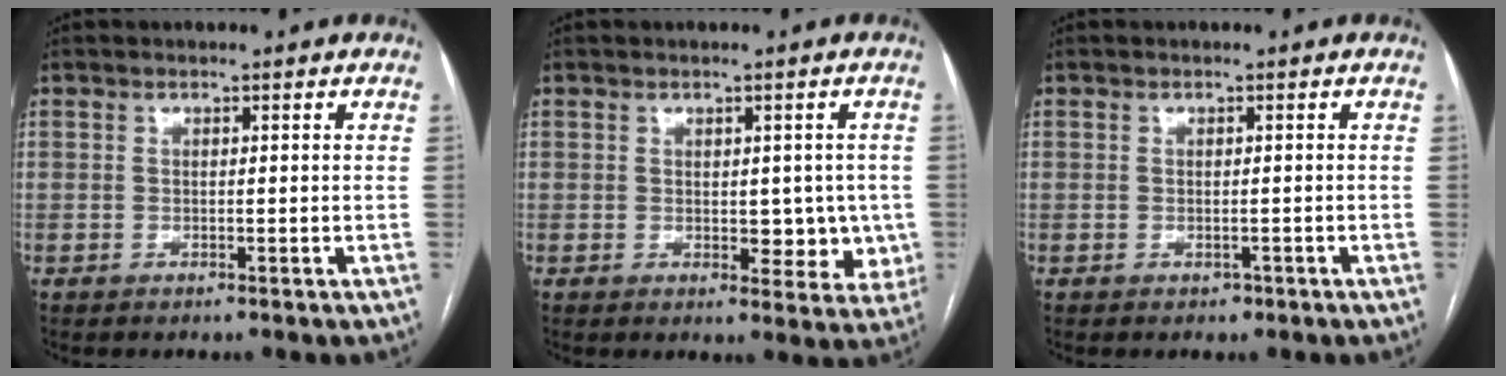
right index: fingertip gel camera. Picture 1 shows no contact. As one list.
[{"total": 6.2, "force": [-0.3, 3.7, 5.0], "torque": [-0.039, 0.007, 0.003]}, {"total": 0.8, "force": [-0.7, 0.5, 0.2], "torque": [-0.002, 0.001, -0.006]}]